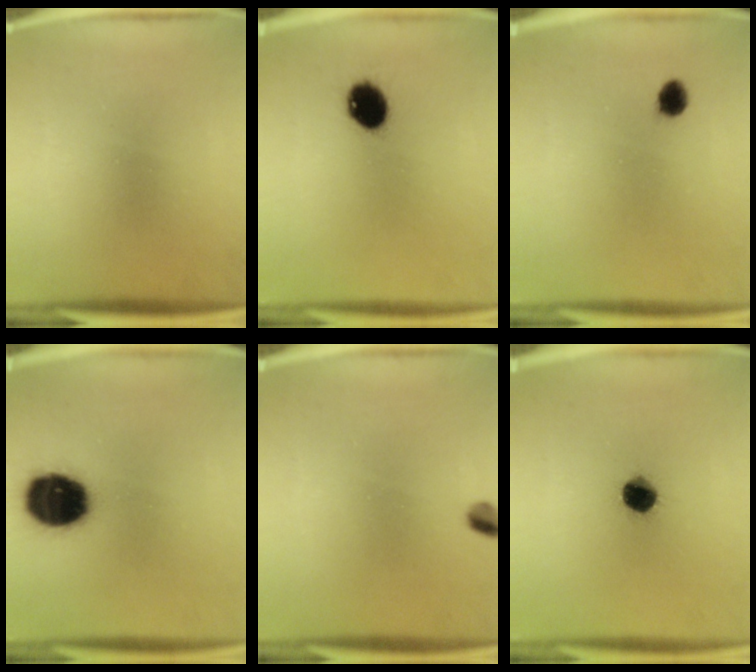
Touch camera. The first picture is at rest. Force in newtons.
{"total": 7.8}
{"total": 2.5}
{"total": 16.3}
{"total": 2.3}
{"total": 7.3}